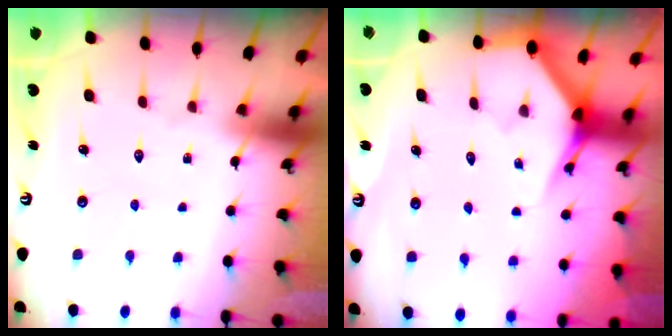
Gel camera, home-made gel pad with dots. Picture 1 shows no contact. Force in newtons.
{"total": 3.9, "press": 3.9, "slide": 0.3}